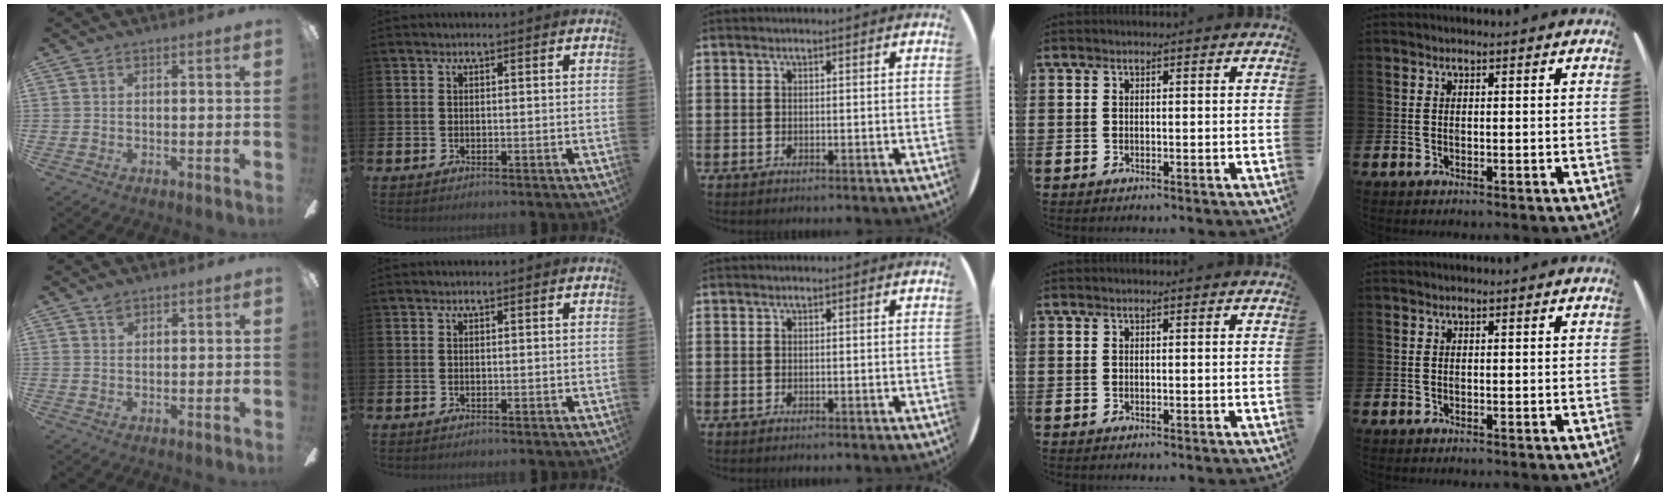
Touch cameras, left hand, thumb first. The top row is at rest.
{"thumb": {"total": 2.0, "force": [1.5, 1.1, 0.9], "torque": [-0.020, 0.001, 0.027]}}